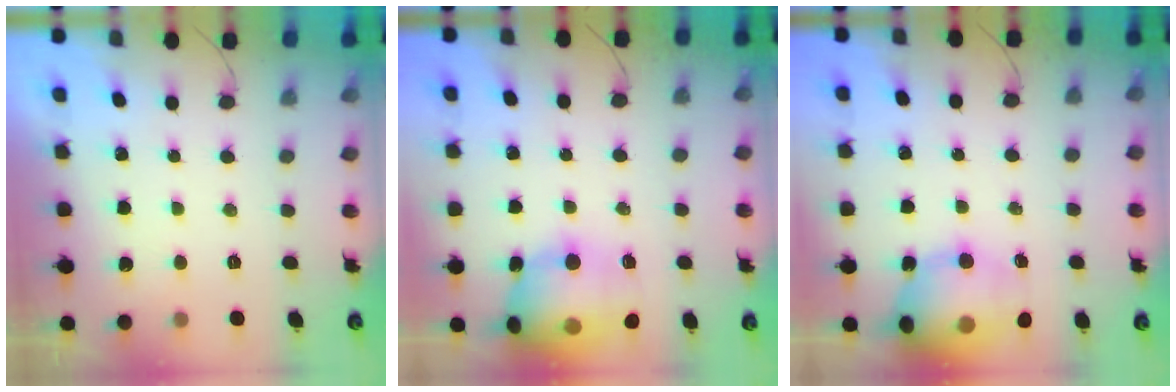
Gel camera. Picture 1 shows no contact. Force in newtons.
{"total": 17.0, "press": 16.8, "slide": 2.7}
{"total": 16.2, "press": 15.9, "slide": 3.1}